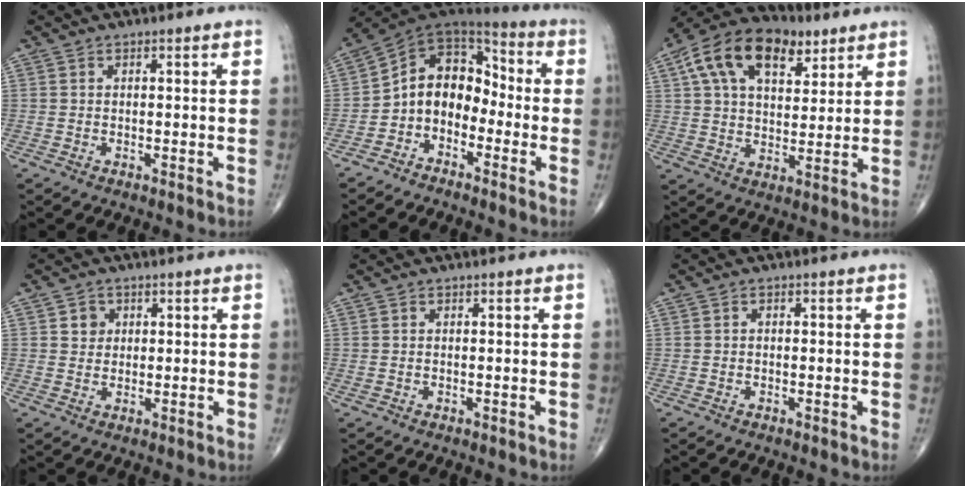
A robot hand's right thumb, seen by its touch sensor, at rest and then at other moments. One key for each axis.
{"total": 11.7, "fx": -3.1, "fy": 8.8, "fz": 7.0, "tx": -0.083, "ty": 0.076, "tz": -0.072}
{"total": 18.2, "fx": 8.4, "fy": 10.3, "fz": 12.4, "tx": -0.193, "ty": 0.000, "tz": 0.141}
{"total": 2.7, "fx": 0.8, "fy": 2.4, "fz": 0.8, "tx": 0.001, "ty": -0.003, "tz": 0.011}
{"total": 0.0}
{"total": 0.5, "fx": -0.2, "fy": 0.4, "fz": 0.2, "tx": 0.000, "ty": 0.002, "tz": -0.006}